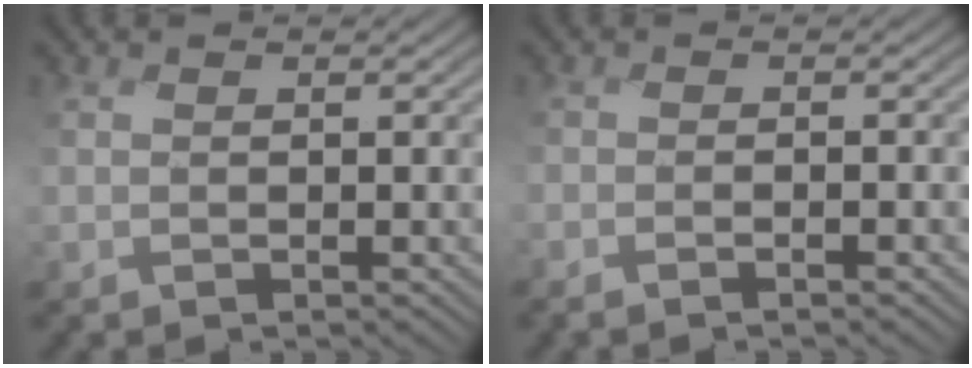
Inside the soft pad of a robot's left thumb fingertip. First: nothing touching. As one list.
[{"total": 1.1, "force": [-1.0, -0.1, 0.1], "torque": [0.000, 0.002, -0.023]}]